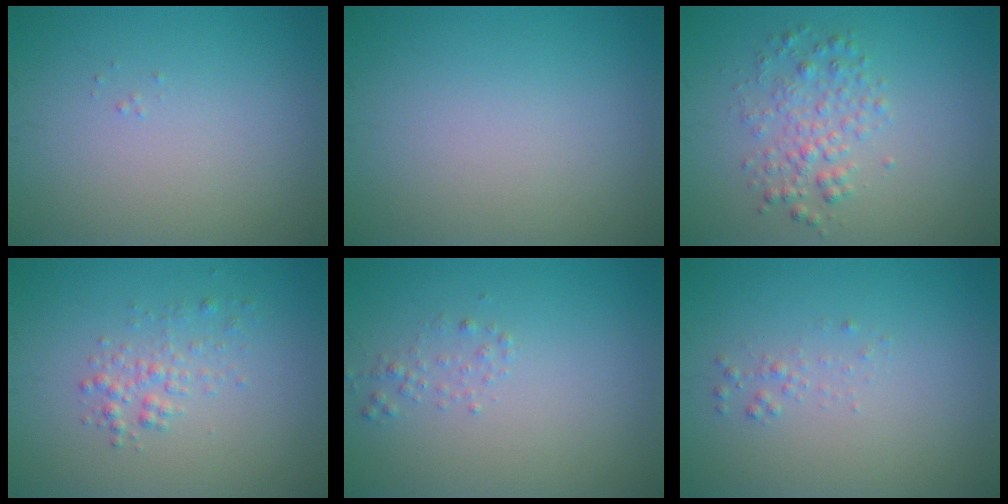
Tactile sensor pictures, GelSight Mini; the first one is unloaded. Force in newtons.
{"total": 0.0}
{"total": 2.8, "press": 2.8, "slide": 0.0}
{"total": 1.8, "press": 1.8, "slide": 0.1}
{"total": 1.0, "press": 1.0, "slide": 0.1}
{"total": 0.8, "press": 0.8, "slide": 0.1}